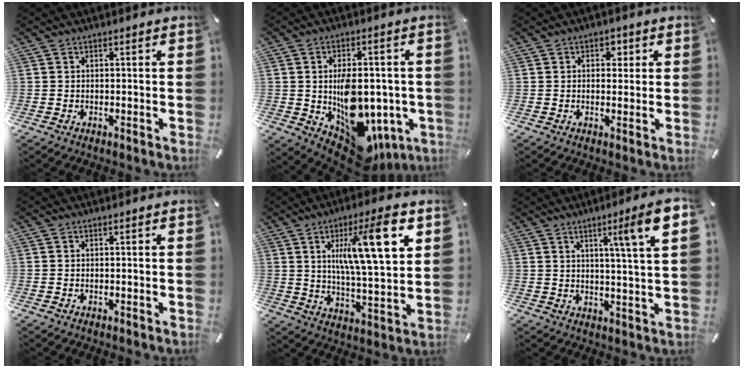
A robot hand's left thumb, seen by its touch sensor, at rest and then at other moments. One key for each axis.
{"total": 14.8, "fx": -3.0, "fy": 9.8, "fz": 10.6, "tx": -0.148, "ty": 0.000, "tz": -0.037}
{"total": 3.0, "fx": 0.7, "fy": 2.3, "fz": 1.8, "tx": -0.007, "ty": -0.004, "tz": 0.001}
{"total": 0.0}
{"total": 16.9, "fx": 7.1, "fy": 4.2, "fz": 14.7, "tx": -0.226, "ty": -0.022, "tz": 0.106}
{"total": 9.6, "fx": 4.6, "fy": -0.1, "fz": 8.4, "tx": -0.129, "ty": -0.018, "tz": 0.065}